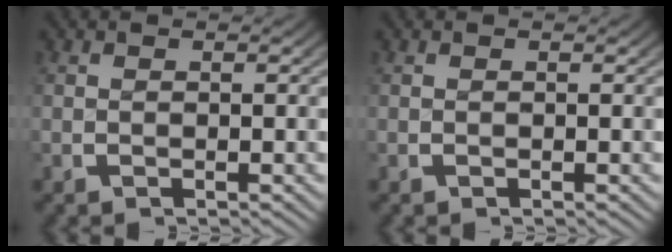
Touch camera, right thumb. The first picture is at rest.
{"total": 0.0}